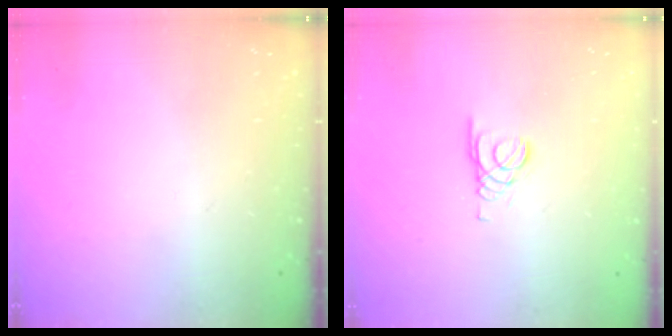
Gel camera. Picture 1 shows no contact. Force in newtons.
{"total": 1.6, "press": 1.6, "slide": 0.0}